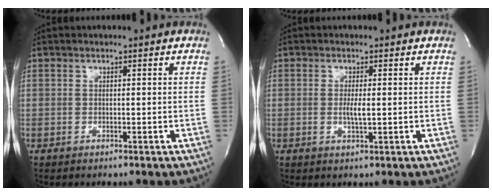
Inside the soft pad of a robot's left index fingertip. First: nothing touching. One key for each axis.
{"total": 2.1, "fx": -0.3, "fy": 0.2, "fz": 2.1, "tx": -0.046, "ty": -0.008, "tz": -0.004}